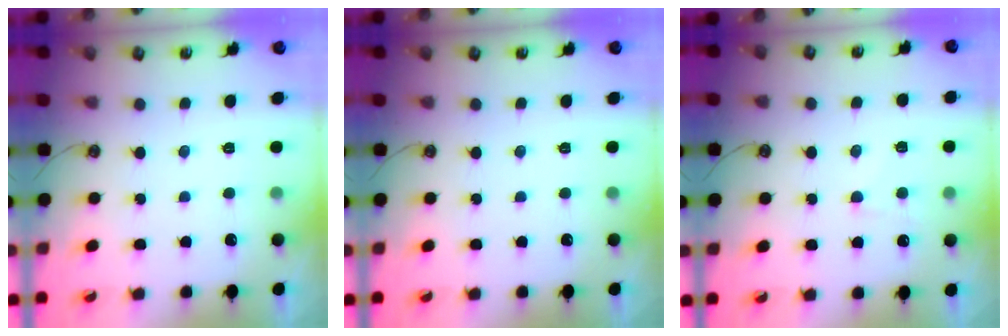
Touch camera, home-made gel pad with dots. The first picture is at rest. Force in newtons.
{"total": 0.0}
{"total": 2.4, "press": 2.2, "slide": 1.0}